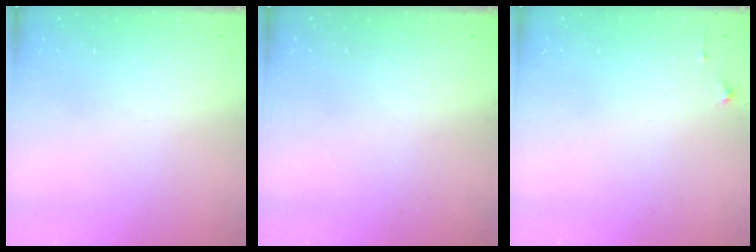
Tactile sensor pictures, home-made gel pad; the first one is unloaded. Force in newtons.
{"total": 0.0}
{"total": 2.7, "press": 2.6, "slide": 0.4}